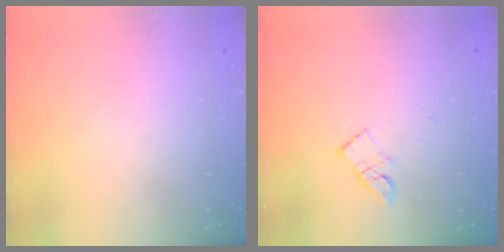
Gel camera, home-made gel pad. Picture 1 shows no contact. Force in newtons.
{"total": 7.1, "press": 7.1, "slide": 0.2}